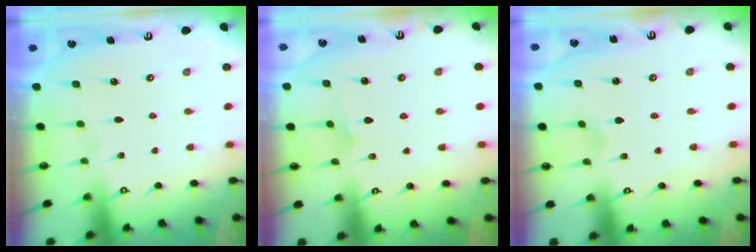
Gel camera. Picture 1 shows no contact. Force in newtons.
{"total": 8.1, "press": 8.1, "slide": 0.6}
{"total": 0.0}